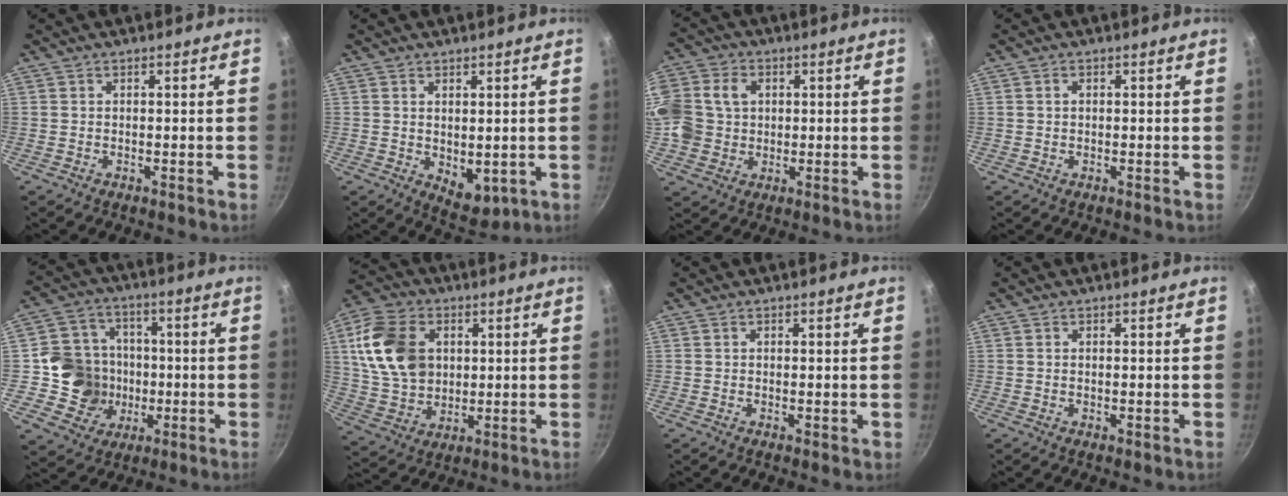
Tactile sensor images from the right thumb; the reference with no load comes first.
{"total": 5.9, "force": [0.2, 3.6, 4.6], "torque": [-0.052, -0.018, 0.017]}
{"total": 16.0, "force": [2.3, 13.6, 8.0], "torque": [-0.196, 0.025, 0.037]}
{"total": 1.0, "force": [0.2, 0.7, 0.6], "torque": [-0.009, 0.005, 0.004]}
{"total": 12.8, "force": [-1.2, 12.0, 4.3], "torque": [-0.041, 0.022, -0.024]}
{"total": 16.5, "force": [3.6, 12.2, 10.6], "torque": [-0.182, -0.003, 0.072]}
{"total": 0.7, "force": [0.2, 0.3, 0.6], "torque": [-0.007, -0.001, 0.002]}
{"total": 0.6, "force": [0.1, 0.3, 0.5], "torque": [-0.008, -0.001, 0.001]}